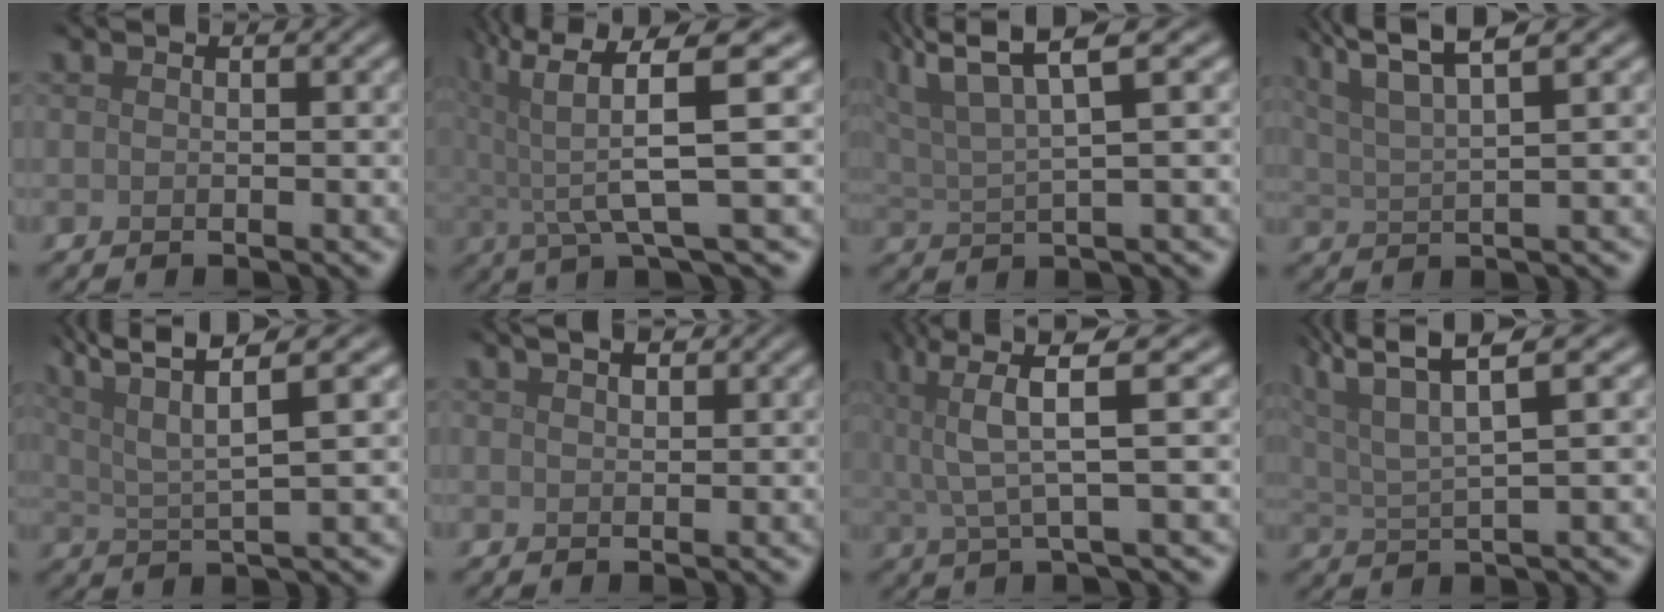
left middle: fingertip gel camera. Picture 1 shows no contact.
{"total": 7.6, "force": [2.4, 1.1, 7.1], "torque": [-0.120, 0.007, 0.036]}
{"total": 7.8, "force": [4.5, 1.9, 6.1], "torque": [-0.112, 0.019, 0.079]}
{"total": 6.7, "force": [4.2, 1.5, 5.0], "torque": [-0.077, 0.022, 0.062]}
{"total": 8.6, "force": [4.6, 2.0, 7.0], "torque": [-0.114, 0.023, 0.072]}
{"total": 2.1, "force": [1.5, 0.9, 1.2], "torque": [-0.013, 0.000, 0.021]}
{"total": 5.9, "force": [2.5, 1.1, 5.2], "torque": [-0.108, 0.014, 0.044]}
{"total": 8.6, "force": [4.5, 2.4, 6.8], "torque": [-0.122, 0.022, 0.077]}